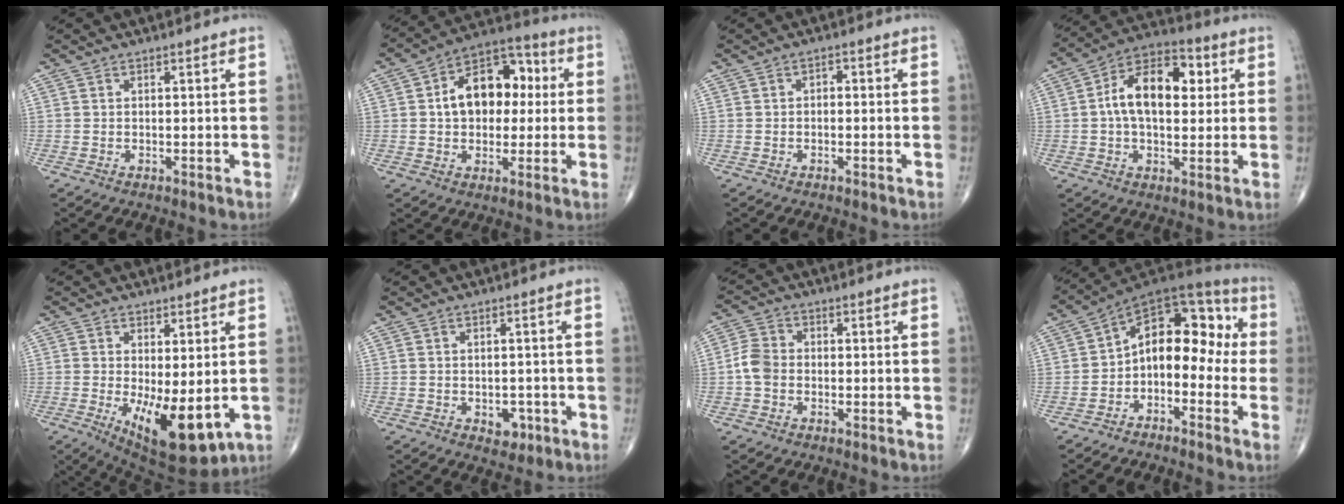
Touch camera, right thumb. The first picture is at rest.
{"total": 14.9, "force": [1.8, 10.0, 10.9], "torque": [-0.122, 0.034, 0.021]}
{"total": 1.2, "force": [-0.4, 0.8, 0.7], "torque": [0.000, 0.011, -0.014]}
{"total": 14.2, "force": [2.2, 8.5, 11.2], "torque": [-0.163, 0.027, 0.027]}
{"total": 12.1, "force": [-2.2, 4.9, 10.8], "torque": [-0.153, -0.025, -0.012]}
{"total": 3.3, "force": [-1.3, 2.4, 2.0], "torque": [-0.004, 0.006, -0.011]}
{"total": 4.5, "force": [-1.0, 3.5, 2.6], "torque": [-0.044, 0.012, -0.029]}
{"total": 13.6, "force": [-2.1, 8.7, 10.3], "torque": [-0.106, 0.073, -0.049]}